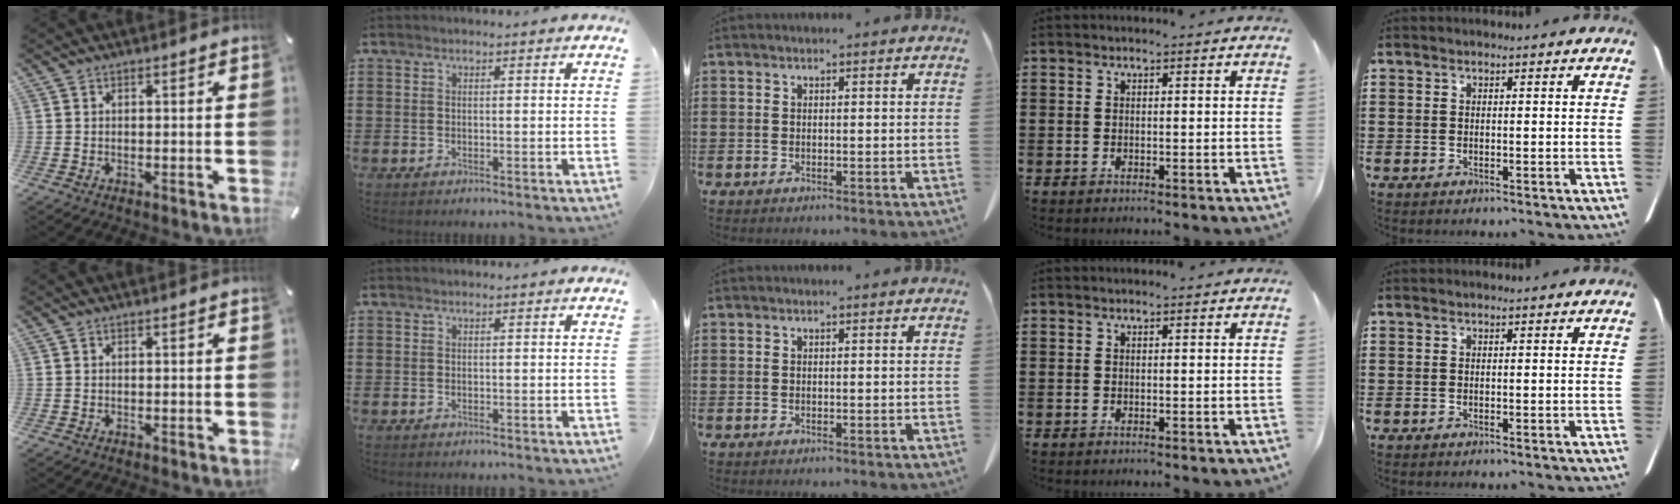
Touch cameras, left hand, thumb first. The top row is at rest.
{}